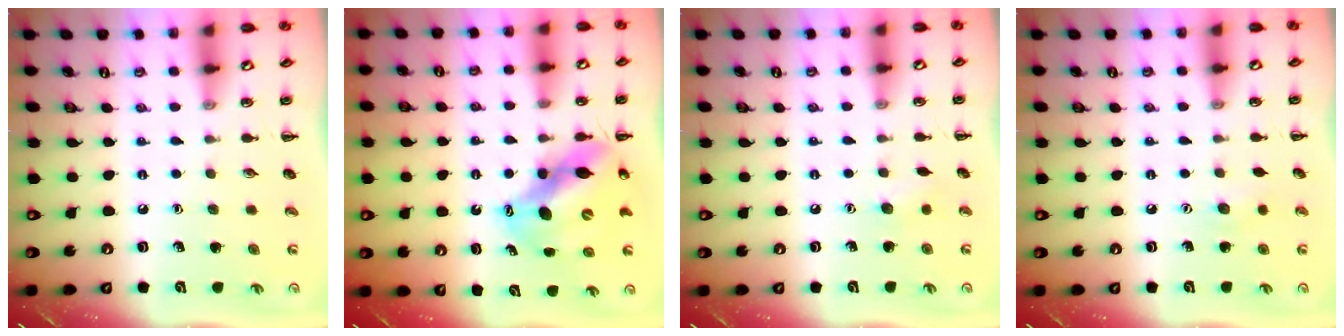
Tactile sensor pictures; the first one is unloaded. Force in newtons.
{"total": 12.6, "press": 12.1, "slide": 3.4}
{"total": 5.2, "press": 5.1, "slide": 1.4}
{"total": 5.5, "press": 5.4, "slide": 1.1}